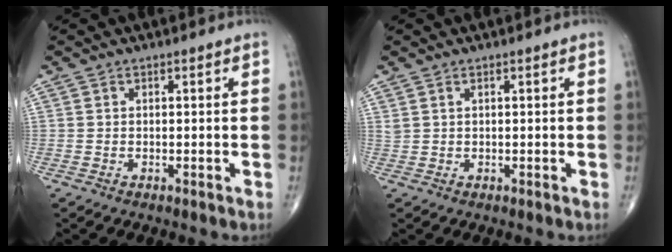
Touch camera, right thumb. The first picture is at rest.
{"total": 1.0, "force": [0.7, 0.5, 0.6], "torque": [-0.013, 0.006, 0.016]}